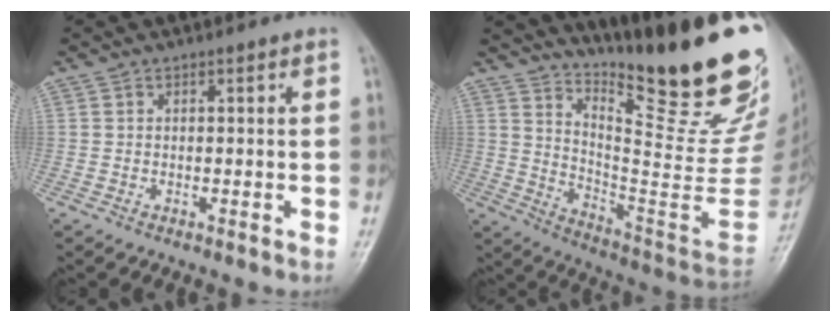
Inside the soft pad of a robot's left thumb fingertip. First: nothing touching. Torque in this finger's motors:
{"motor_torque": [2.46, 1.35, 1.41, -1.36, 0.13]}